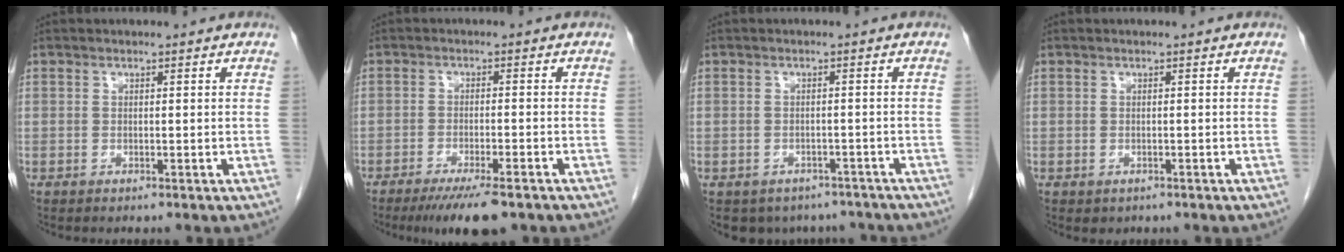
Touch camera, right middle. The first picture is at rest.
{"total": 7.8, "force": [-5.7, 1.1, 5.2], "torque": [-0.080, -0.017, -0.087]}
{"total": 7.9, "force": [-6.6, 4.2, 1.0], "torque": [-0.006, 0.009, -0.072]}
{"total": 0.7, "force": [-0.4, 0.6, 0.3], "torque": [-0.010, -0.002, 0.002]}